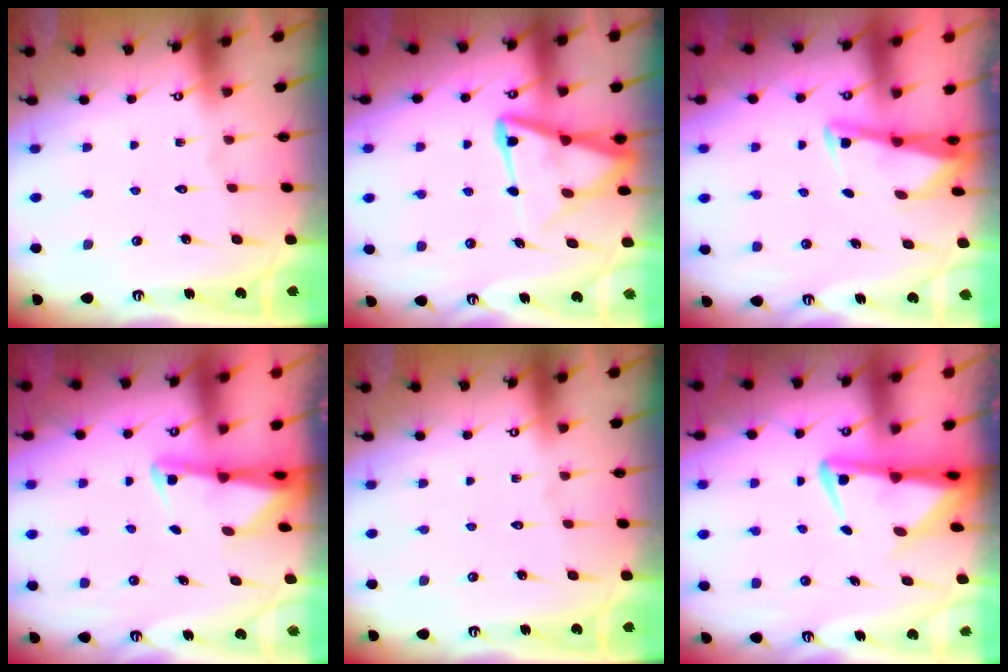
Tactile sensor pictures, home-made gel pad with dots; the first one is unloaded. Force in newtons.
{"total": 11.9, "press": 11.8, "slide": 1.4}
{"total": 2.7, "press": 2.7, "slide": 0.2}
{"total": 2.2, "press": 2.1, "slide": 0.5}
{"total": 0.0}
{"total": 4.8, "press": 4.7, "slide": 0.9}